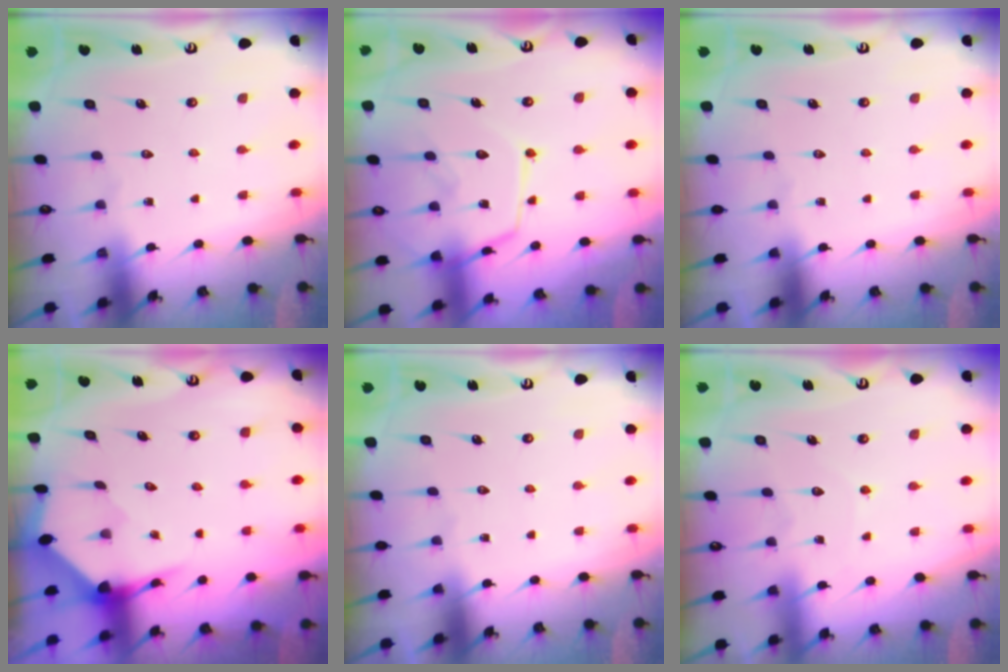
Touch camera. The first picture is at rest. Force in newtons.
{"total": 14.9, "press": 14.8, "slide": 1.3}
{"total": 0.0}
{"total": 3.5, "press": 3.5, "slide": 0.4}
{"total": 0.0}
{"total": 2.4, "press": 2.4, "slide": 0.3}